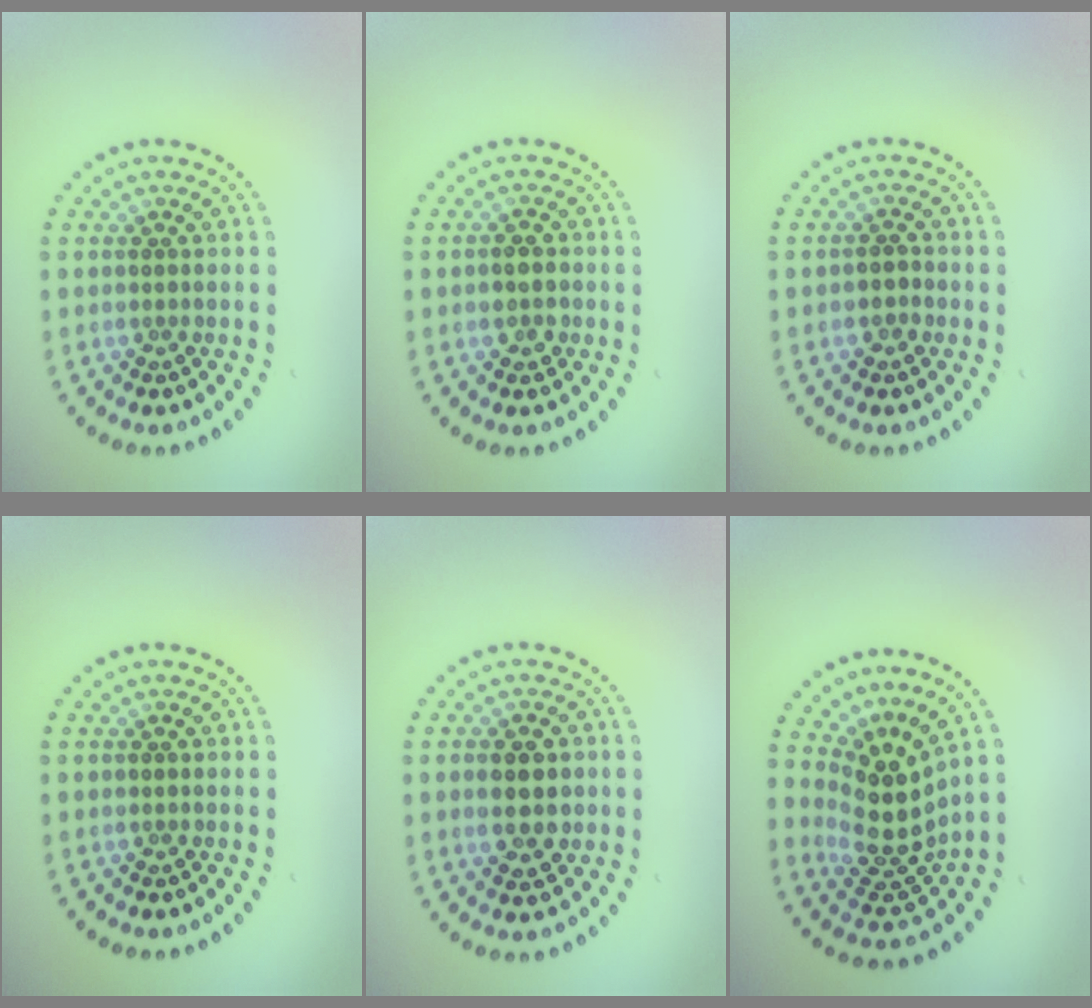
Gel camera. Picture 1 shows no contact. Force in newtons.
{"total": 1.9, "press": 1.9, "slide": 0.3}
{"total": 0.9, "press": 0.9, "slide": 0.2}
{"total": 0.0}
{"total": 4.5, "press": 4.5, "slide": 0.5}
{"total": 4.5, "press": 3.4, "slide": 3.0}